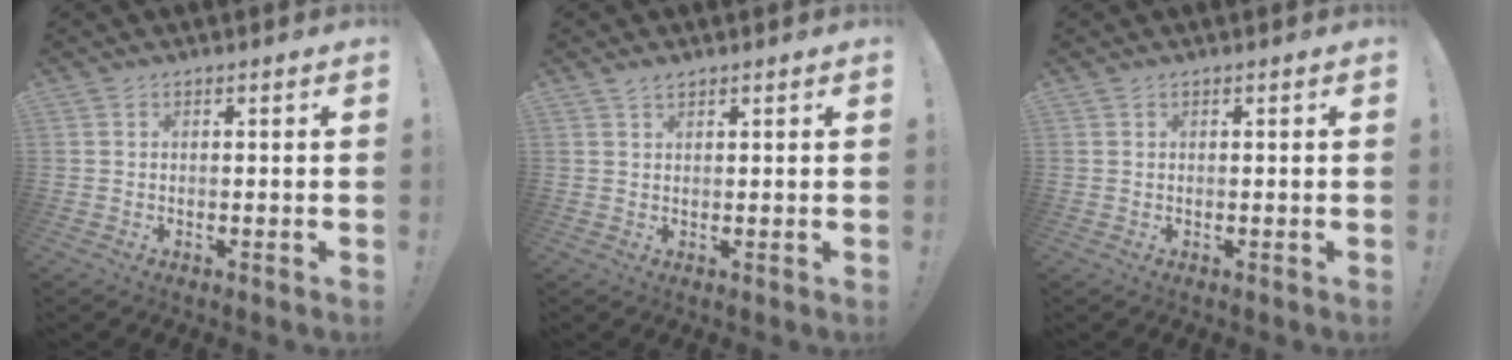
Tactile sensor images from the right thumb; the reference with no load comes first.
{"total": 1.7, "force": [1.4, 0.7, 0.7], "torque": [-0.008, -0.005, 0.025]}
{"total": 0.0}